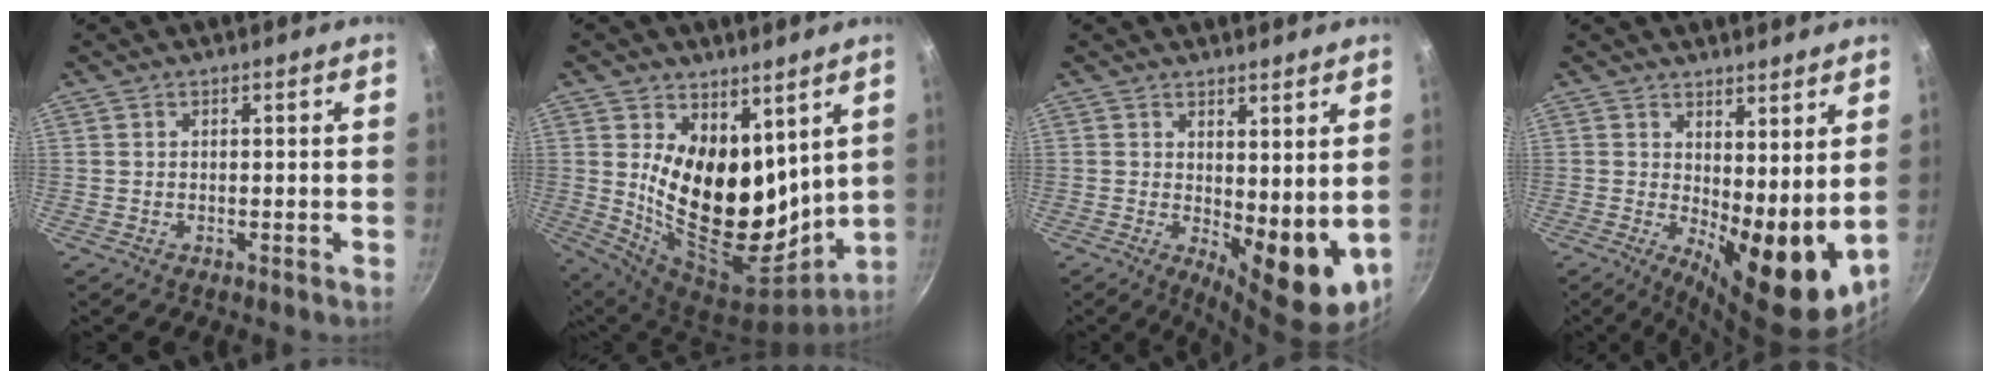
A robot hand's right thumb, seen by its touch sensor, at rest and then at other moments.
{"total": 19.9, "force": [6.1, 12.4, 14.3], "torque": [-0.209, -0.077, 0.124]}
{"total": 10.5, "force": [1.5, 4.7, 9.2], "torque": [-0.103, -0.025, 0.034]}
{"total": 13.7, "force": [2.6, 5.6, 12.2], "torque": [-0.144, -0.032, 0.049]}